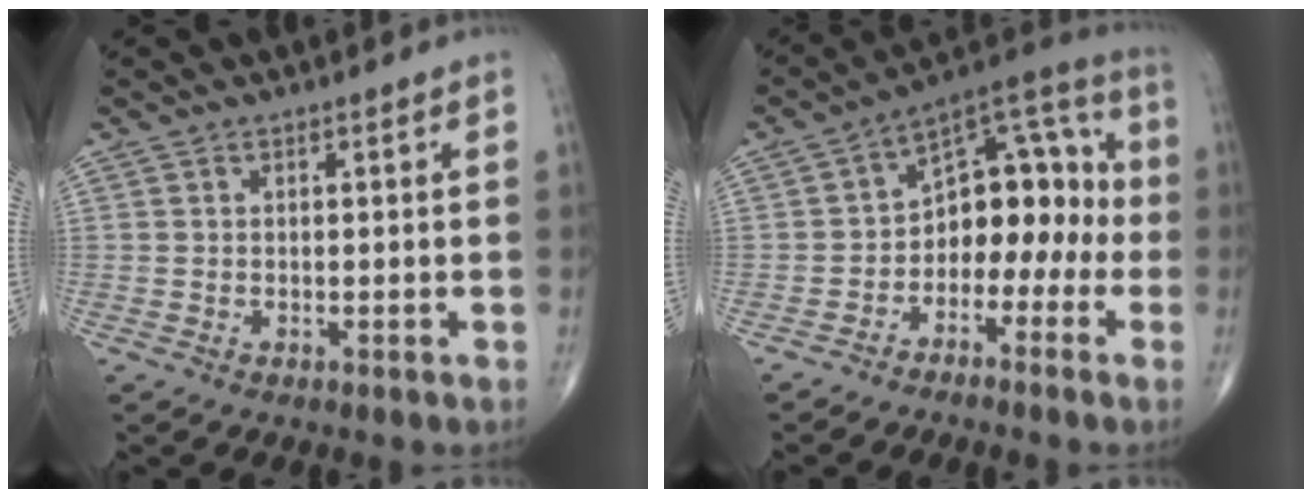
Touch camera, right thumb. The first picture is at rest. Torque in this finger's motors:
{"motor_torque": [-0.15, 0.56, 0.14, -0.10, 0.15]}